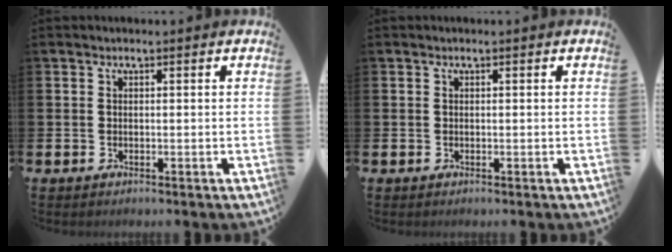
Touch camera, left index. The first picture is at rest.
{"total": 0.0}